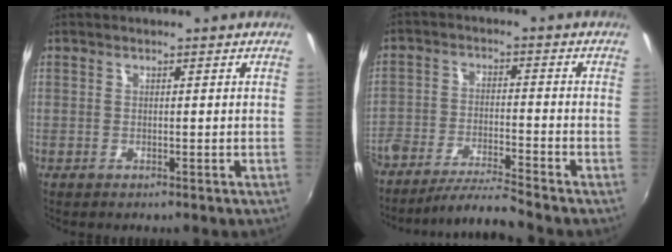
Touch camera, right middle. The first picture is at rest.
{"total": 8.2, "force": [-7.6, -0.6, 3.0], "torque": [-0.078, -0.005, -0.144]}